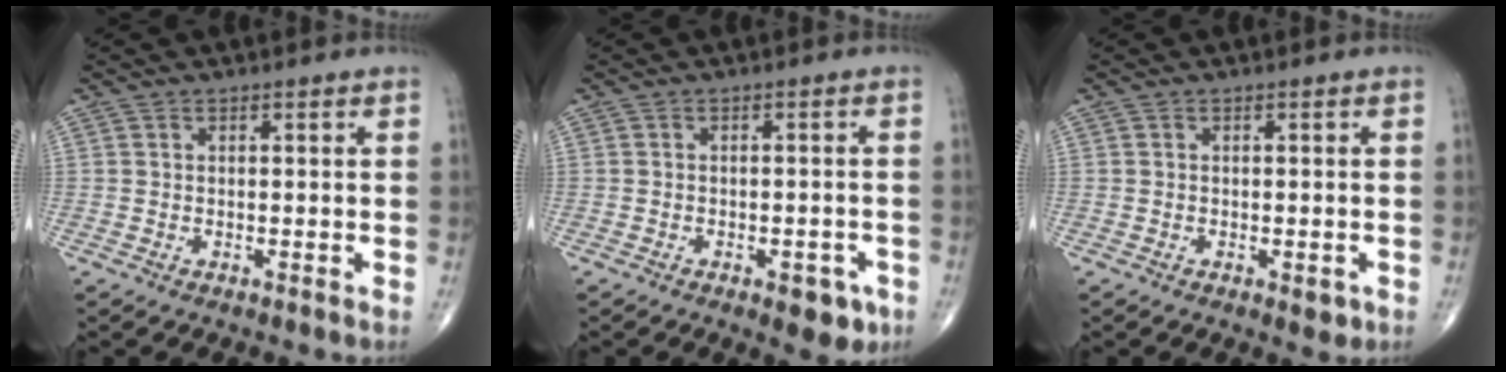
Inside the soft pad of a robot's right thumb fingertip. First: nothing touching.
{"total": 5.2, "force": [-2.6, 2.5, 3.7], "torque": [-0.028, 0.009, -0.026]}
{"total": 2.0, "force": [-0.7, 0.9, 1.6], "torque": [-0.015, -0.002, -0.006]}